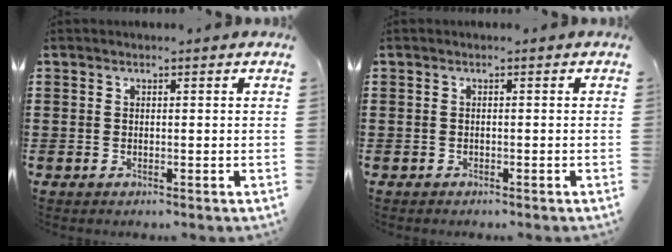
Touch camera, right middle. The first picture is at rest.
{"total": 0.5, "force": [-0.5, 0.2, 0.0], "torque": [0.000, 0.000, -0.011]}